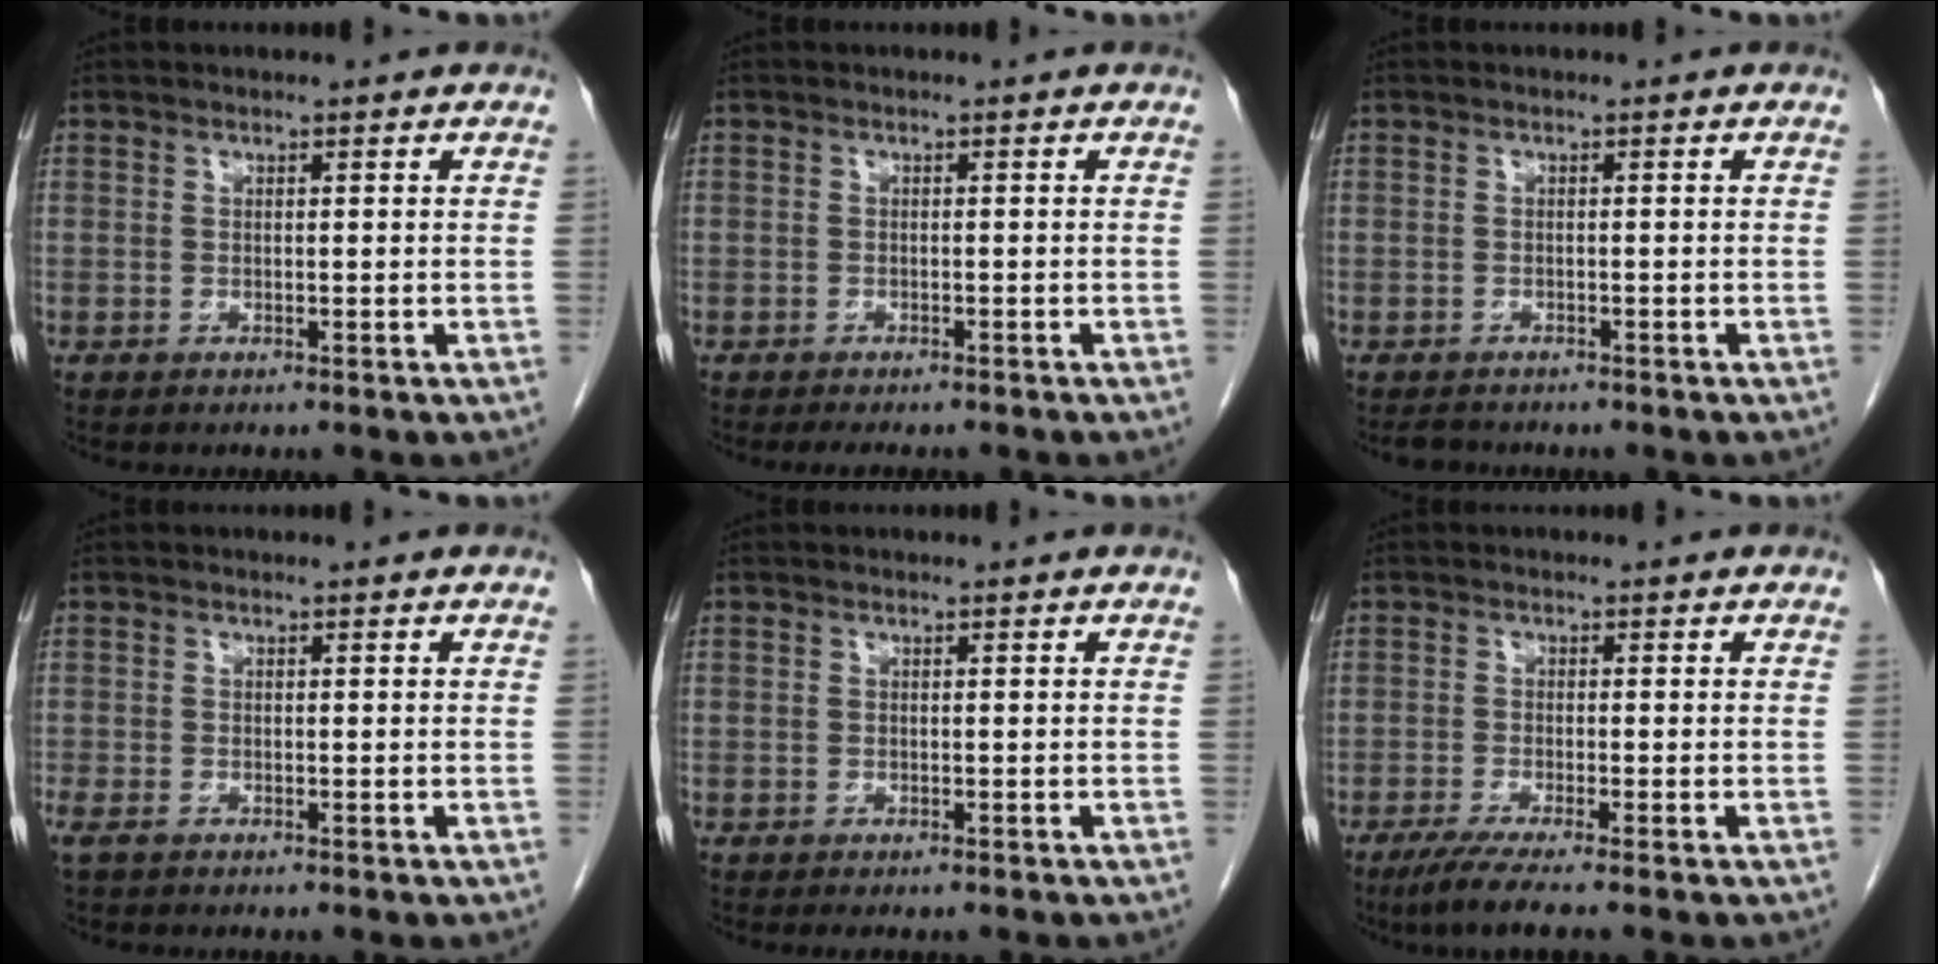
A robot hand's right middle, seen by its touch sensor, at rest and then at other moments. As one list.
[{"total": 3.8, "force": [-3.3, 1.3, 1.5], "torque": [-0.020, -0.007, -0.042]}, {"total": 2.1, "force": [-1.9, 0.8, 0.5], "torque": [-0.015, -0.006, -0.027]}, {"total": 2.4, "force": [-1.7, 1.1, 1.4], "torque": [-0.033, -0.008, -0.027]}, {"total": 1.5, "force": [-1.2, 0.6, 0.5], "torque": [-0.008, -0.003, -0.015]}, {"total": 5.2, "force": [-3.8, -0.5, 3.4], "torque": [-0.061, -0.016, -0.070]}]